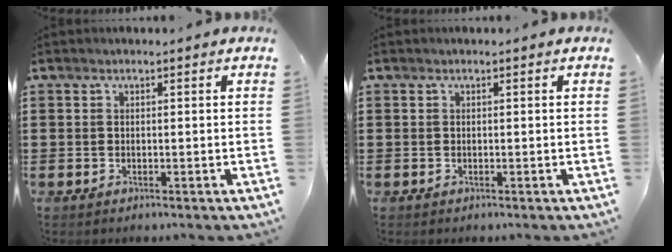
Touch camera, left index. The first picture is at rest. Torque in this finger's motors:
{"motor_torque": [0.00, 0.00, 0.00, 0.00]}